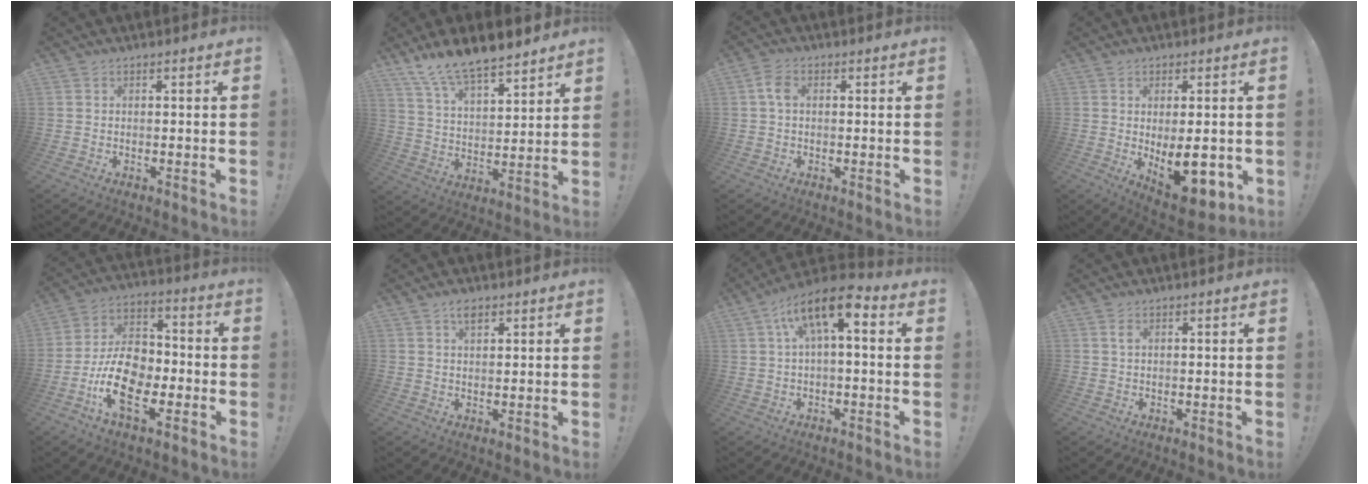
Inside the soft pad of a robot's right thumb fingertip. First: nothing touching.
{"total": 11.9, "force": [10.7, 2.6, 4.3], "torque": [-0.089, -0.083, 0.196]}
{"total": 4.4, "force": [0.4, 3.0, 3.1], "torque": [-0.050, 0.011, 0.008]}
{"total": 12.8, "force": [-0.8, 5.5, 11.6], "torque": [-0.156, -0.017, -0.002]}
{"total": 16.9, "force": [-6.5, 10.0, 12.0], "torque": [-0.228, 0.034, -0.107]}
{"total": 3.3, "force": [2.3, 1.5, 1.9], "torque": [-0.018, -0.012, 0.036]}
{"total": 11.1, "force": [3.6, 4.0, 9.7], "torque": [-0.154, -0.011, 0.061]}
{"total": 1.5, "force": [0.6, 0.9, 1.0], "torque": [-0.015, 0.000, 0.009]}